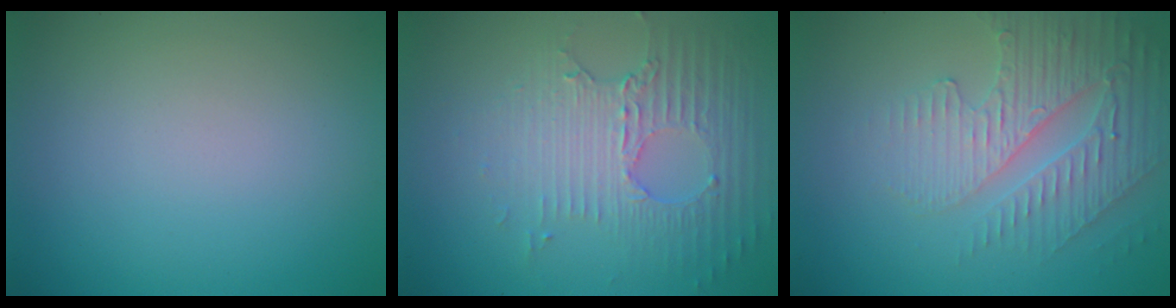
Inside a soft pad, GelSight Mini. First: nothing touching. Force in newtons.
{"total": 5.4, "press": 3.5, "slide": 4.1}
{"total": 3.9, "press": 3.7, "slide": 1.2}